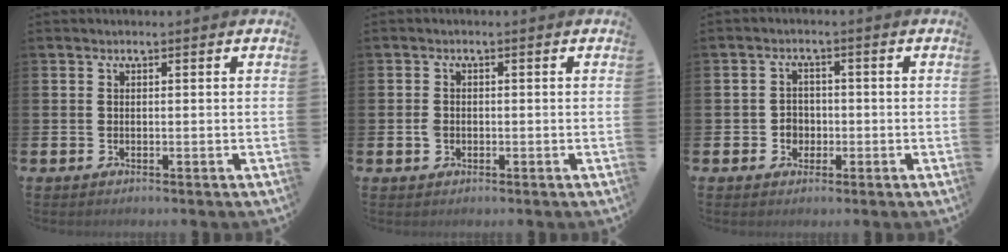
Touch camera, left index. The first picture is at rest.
{"total": 1.5, "force": [-0.3, 1.3, 0.7], "torque": [-0.009, 0.005, -0.009]}
{"total": 2.6, "force": [-0.7, 2.4, 0.7], "torque": [-0.007, 0.001, -0.022]}